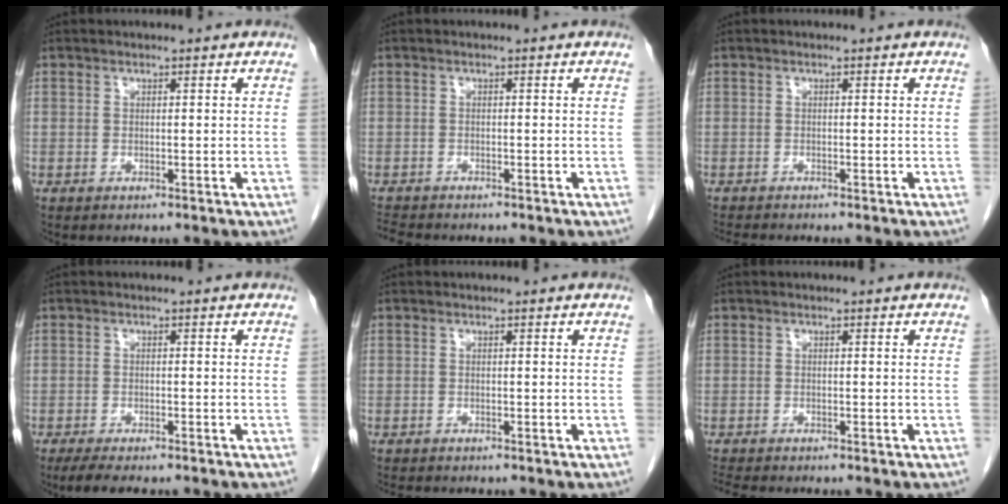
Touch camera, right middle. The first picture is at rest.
{"total": 2.9, "force": [-2.8, 0.3, 0.7], "torque": [-0.015, -0.014, -0.048]}
{"total": 2.2, "force": [-2.1, -0.2, 0.7], "torque": [-0.014, -0.009, -0.034]}
{"total": 5.8, "force": [-4.7, 1.2, 3.1], "torque": [-0.046, -0.011, -0.070]}
{"total": 2.7, "force": [-2.4, 0.5, 1.1], "torque": [-0.021, -0.008, -0.031]}
{"total": 3.4, "force": [-3.1, 0.2, 1.4], "torque": [-0.025, -0.014, -0.051]}